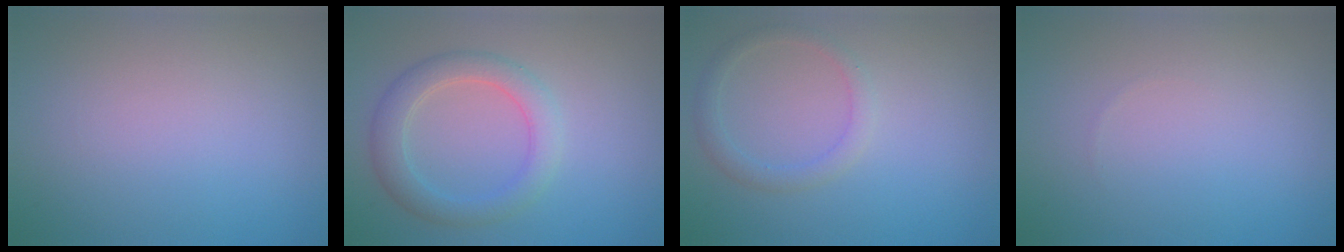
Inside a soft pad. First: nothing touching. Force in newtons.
{"total": 3.7, "press": 3.7, "slide": 0.3}
{"total": 1.8, "press": 1.8, "slide": 0.1}
{"total": 0.0}